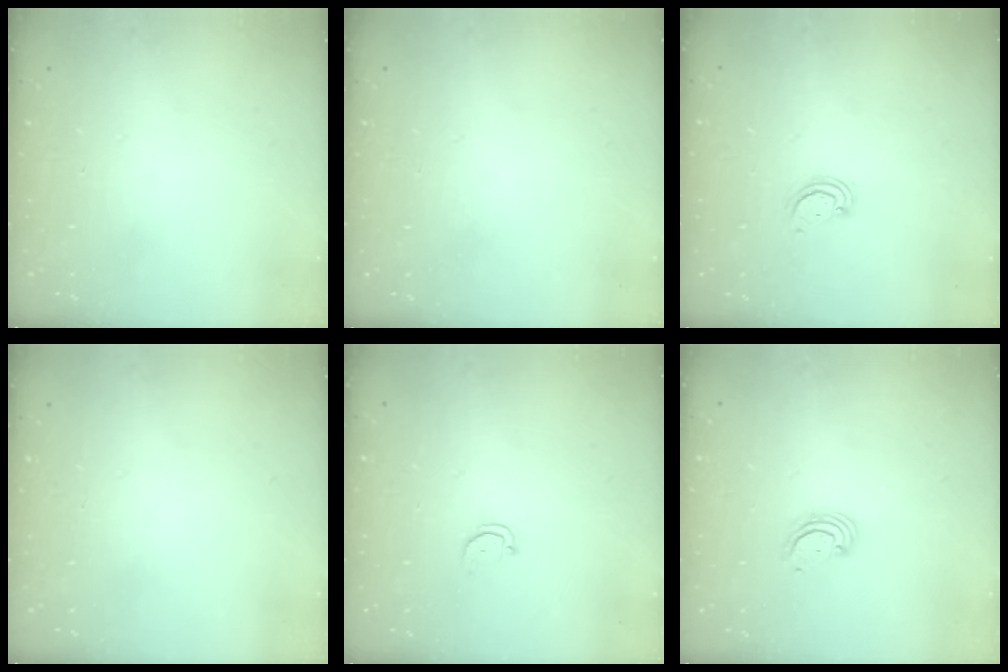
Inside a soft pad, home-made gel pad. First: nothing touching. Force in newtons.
{"total": 0.0}
{"total": 2.6, "press": 2.6, "slide": 0.3}
{"total": 0.0}
{"total": 2.2, "press": 2.2, "slide": 0.2}
{"total": 2.7, "press": 2.7, "slide": 0.3}